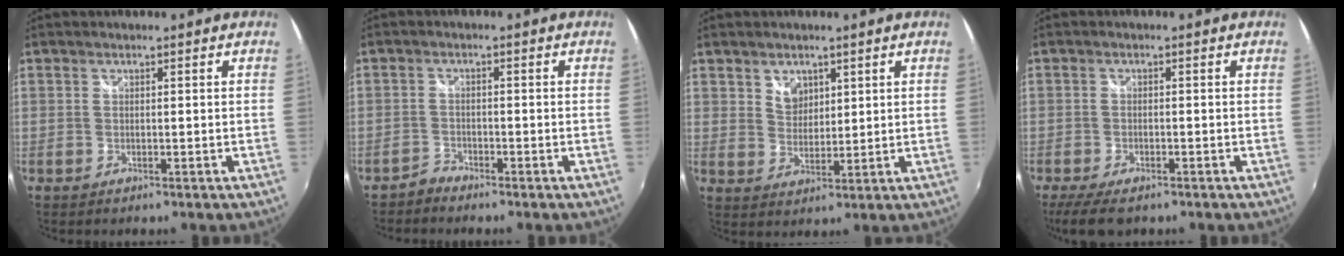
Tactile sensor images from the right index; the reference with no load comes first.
{"total": 2.0, "force": [-1.9, 0.4, -0.4], "torque": [0.004, 0.003, -0.040]}
{"total": 4.1, "force": [2.3, 3.0, 1.5], "torque": [-0.014, 0.002, 0.043]}
{"total": 6.8, "force": [-4.9, 2.6, 4.0], "torque": [-0.095, -0.028, -0.085]}